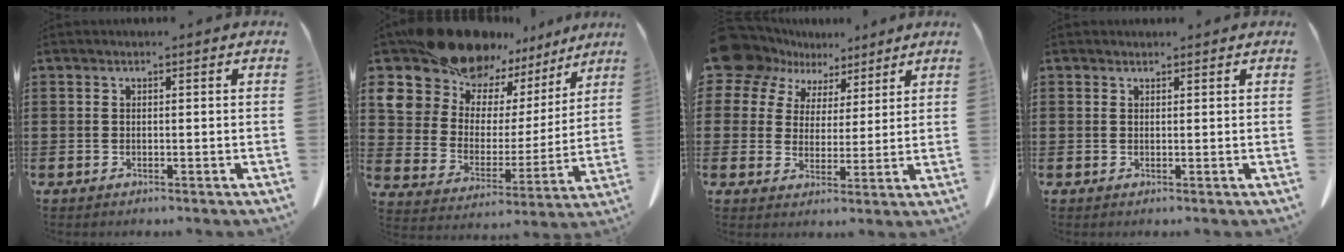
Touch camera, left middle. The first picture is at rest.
{"total": 15.2, "force": [13.6, 5.9, 3.4], "torque": [-0.119, -0.104, 0.243]}
{"total": 9.5, "force": [7.4, 5.7, 1.8], "torque": [-0.080, -0.025, 0.145]}
{"total": 0.9, "force": [0.8, 0.4, 0.0], "torque": [-0.003, 0.001, 0.016]}